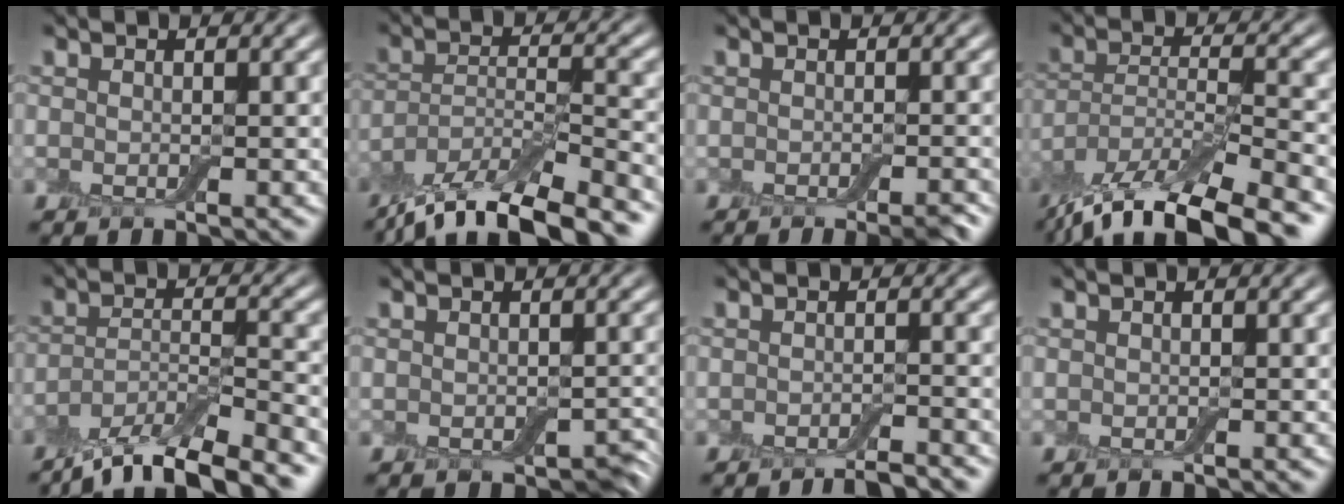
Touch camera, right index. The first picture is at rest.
{"total": 11.6, "force": [-9.7, 2.9, 5.6], "torque": [-0.104, -0.008, -0.158]}
{"total": 2.4, "force": [-1.6, 0.5, 1.7], "torque": [-0.017, -0.004, -0.024]}
{"total": 12.6, "force": [-10.1, 3.2, 6.9], "torque": [-0.128, -0.017, -0.167]}
{"total": 7.9, "force": [-6.4, 1.9, 4.4], "torque": [-0.072, -0.007, -0.112]}
{"total": 2.5, "force": [-1.1, 1.5, 1.6], "torque": [-0.021, -0.015, -0.009]}
{"total": 2.1, "force": [-1.7, 0.2, 1.1], "torque": [-0.009, -0.002, -0.030]}
{"total": 0.0}